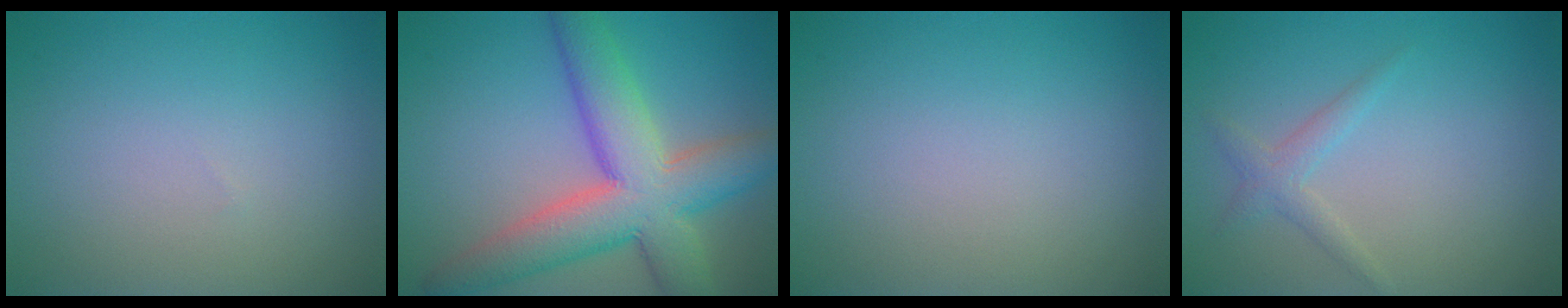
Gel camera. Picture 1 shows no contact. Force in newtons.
{"total": 9.5, "press": 9.5, "slide": 0.5}
{"total": 0.0}
{"total": 1.6, "press": 1.6, "slide": 0.1}